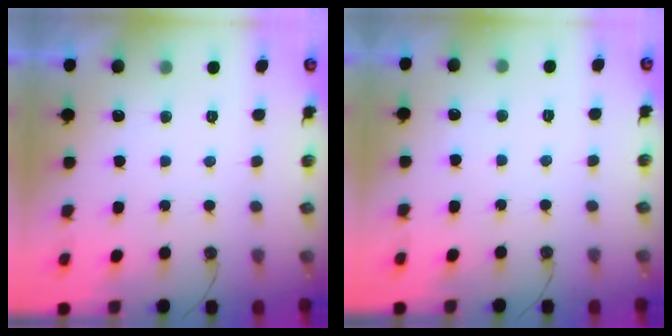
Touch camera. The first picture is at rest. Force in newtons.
{"total": 2.9, "press": 2.9, "slide": 0.3}